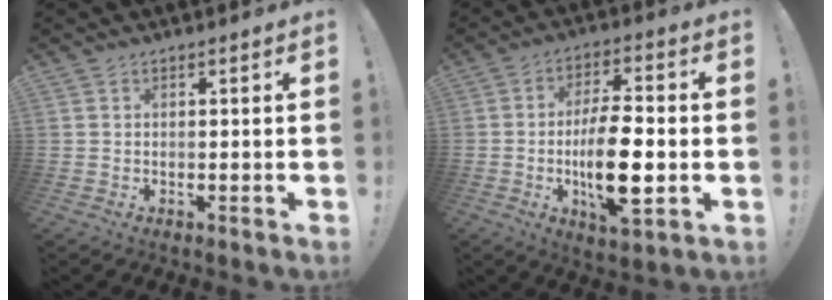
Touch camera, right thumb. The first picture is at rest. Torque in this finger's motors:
{"motor_torque": [0.43, 0.45, 0.47, 0.30, 0.10]}